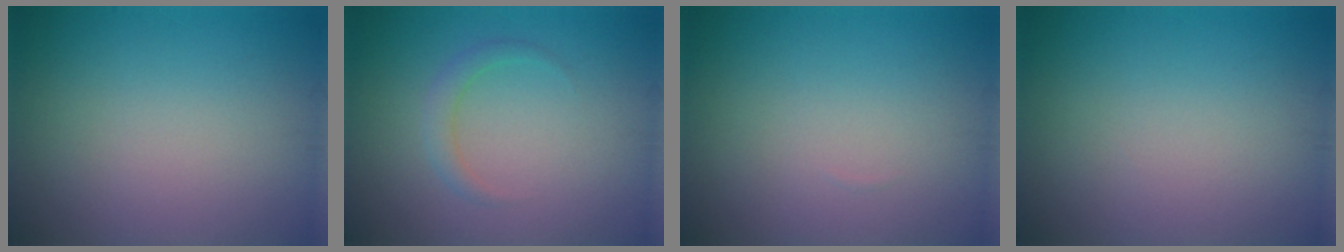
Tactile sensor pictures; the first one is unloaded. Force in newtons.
{"total": 1.5, "press": 1.5, "slide": 0.1}
{"total": 0.0}
{"total": 0.0}